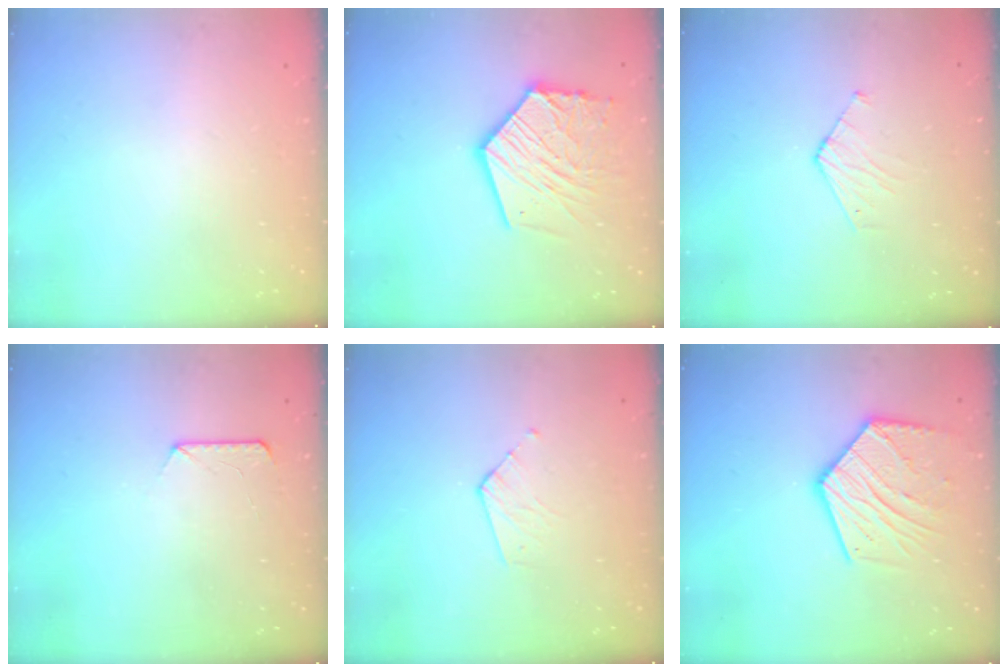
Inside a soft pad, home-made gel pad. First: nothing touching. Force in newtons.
{"total": 17.6, "press": 17.5, "slide": 1.7}
{"total": 3.9, "press": 3.8, "slide": 0.3}
{"total": 7.6, "press": 7.6, "slide": 0.8}
{"total": 3.7, "press": 3.7, "slide": 0.4}
{"total": 16.9, "press": 16.9, "slide": 1.2}